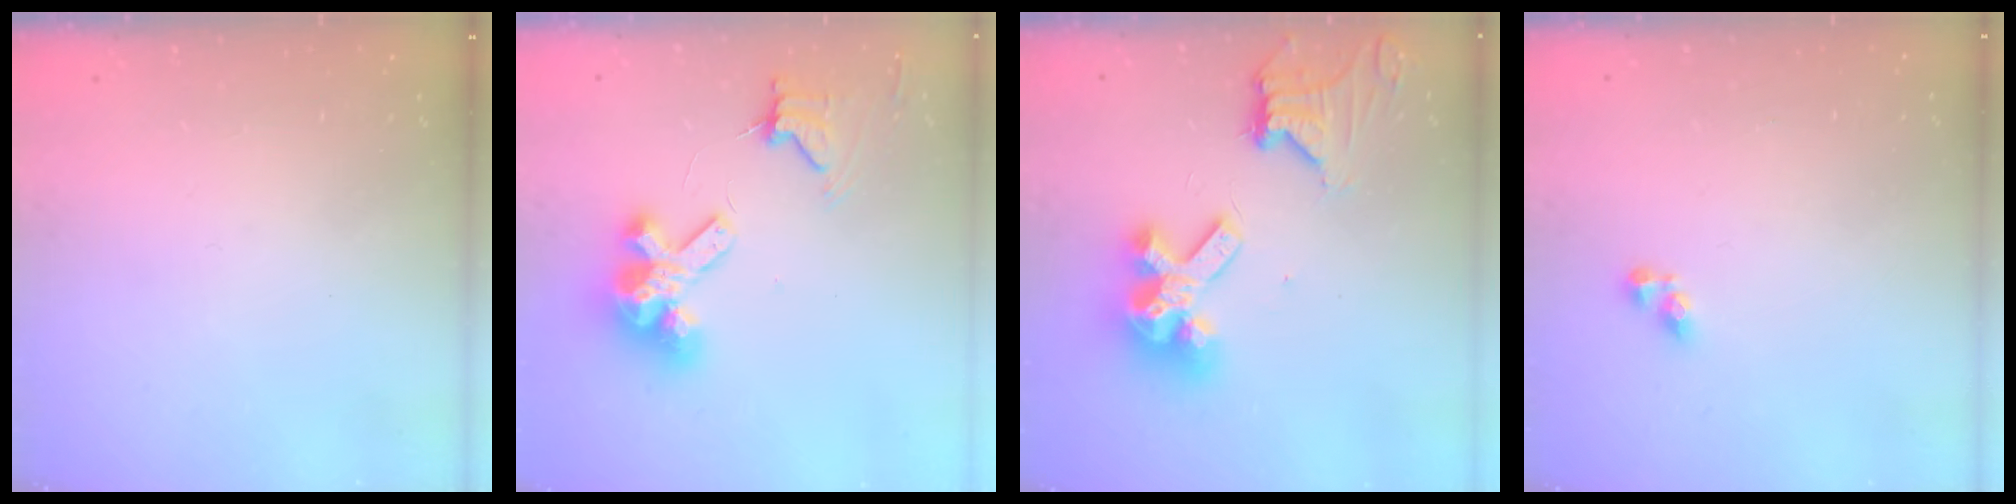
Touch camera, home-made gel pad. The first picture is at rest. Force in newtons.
{"total": 11.4, "press": 11.3, "slide": 1.5}
{"total": 14.2, "press": 14.2, "slide": 1.1}
{"total": 4.6, "press": 4.6, "slide": 0.6}